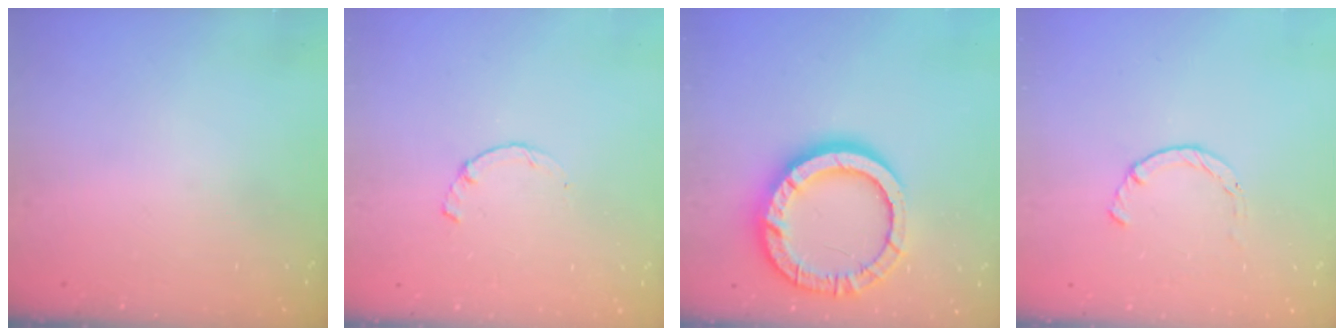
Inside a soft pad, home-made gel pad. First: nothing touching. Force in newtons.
{"total": 1.7, "press": 1.7, "slide": 0.3}
{"total": 16.6, "press": 16.5, "slide": 1.4}
{"total": 3.7, "press": 3.6, "slide": 0.5}